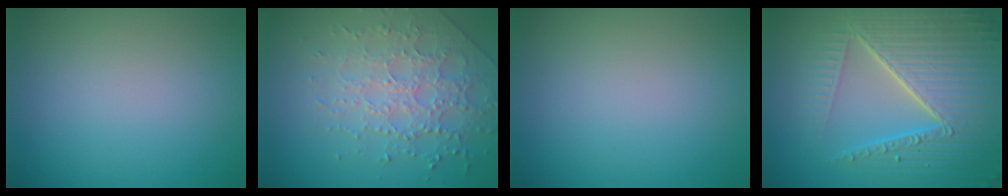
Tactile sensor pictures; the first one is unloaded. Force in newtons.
{"total": 3.9, "press": 3.8, "slide": 0.7}
{"total": 0.0}
{"total": 8.8, "press": 6.1, "slide": 6.4}